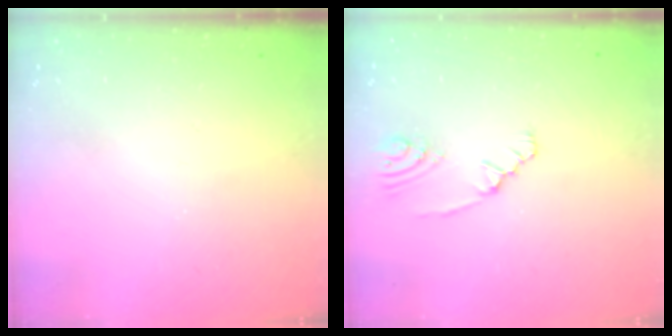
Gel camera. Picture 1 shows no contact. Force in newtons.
{"total": 2.5, "press": 2.2, "slide": 1.1}